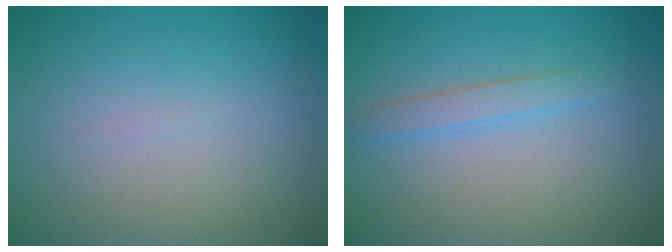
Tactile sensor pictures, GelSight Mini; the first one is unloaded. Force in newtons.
{"total": 1.7, "press": 1.7, "slide": 0.0}